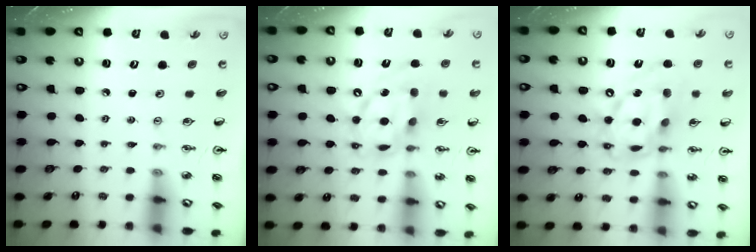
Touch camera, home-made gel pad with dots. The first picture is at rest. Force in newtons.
{"total": 13.4, "press": 13.3, "slide": 1.4}
{"total": 17.1, "press": 17.0, "slide": 1.6}